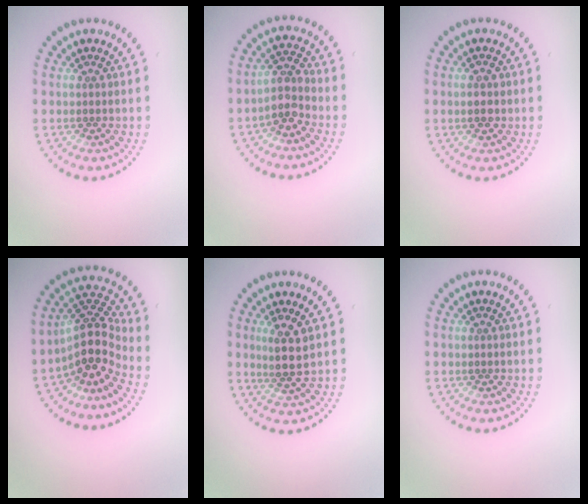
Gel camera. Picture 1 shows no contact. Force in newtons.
{"total": 3.0, "press": 2.4, "slide": 1.7}
{"total": 2.1, "press": 2.1, "slide": 0.2}
{"total": 5.0, "press": 3.7, "slide": 3.4}
{"total": 2.8, "press": 2.4, "slide": 1.4}
{"total": 0.0}